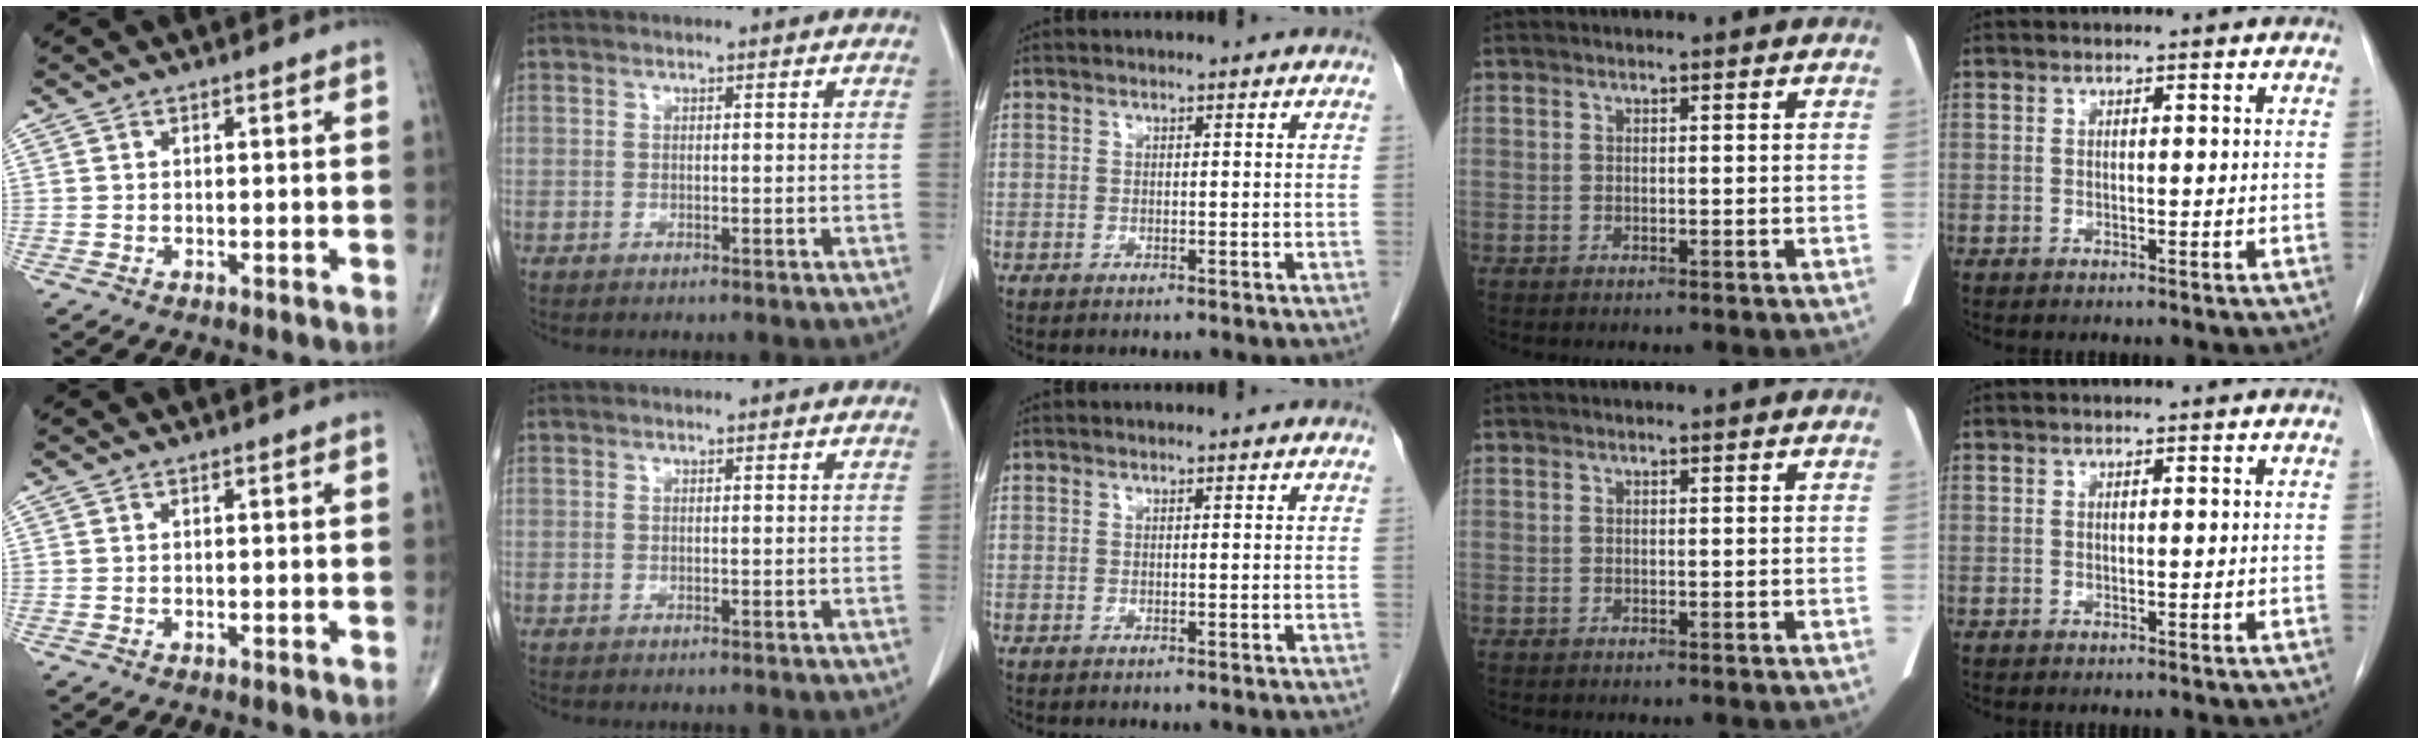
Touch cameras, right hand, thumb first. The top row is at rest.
{}